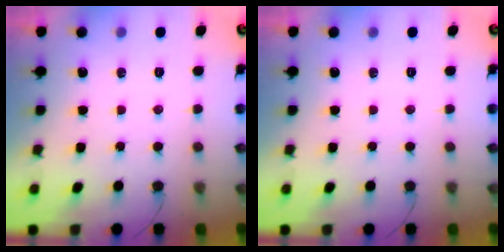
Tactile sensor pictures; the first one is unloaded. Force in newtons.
{"total": 0.0}